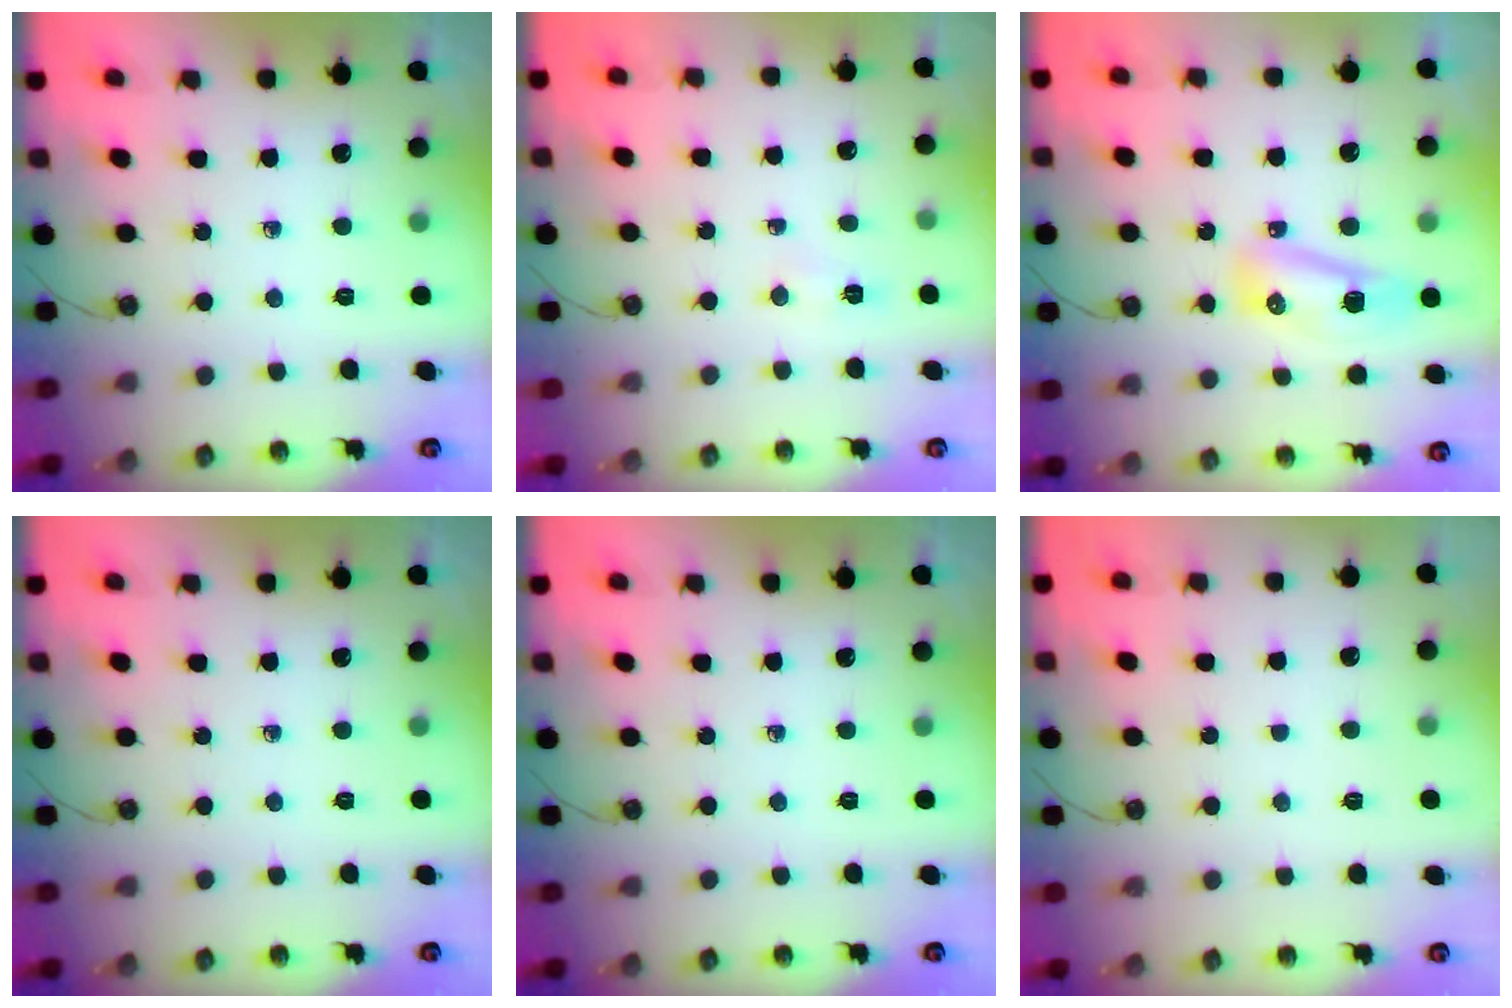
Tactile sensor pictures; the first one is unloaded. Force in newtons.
{"total": 2.9, "press": 2.9, "slide": 0.3}
{"total": 8.6, "press": 8.4, "slide": 1.9}
{"total": 0.0}
{"total": 0.0}
{"total": 1.1, "press": 1.1, "slide": 0.1}